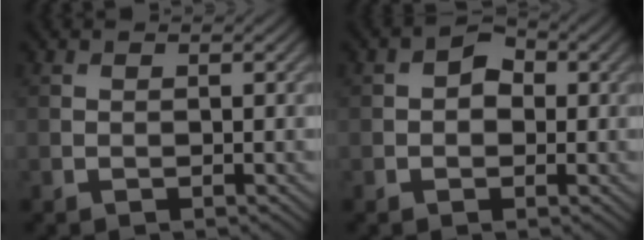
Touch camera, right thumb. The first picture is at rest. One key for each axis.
{"total": 2.9, "fx": 0.1, "fy": 2.3, "fz": 1.8, "tx": -0.026, "ty": 0.003, "tz": -0.009}